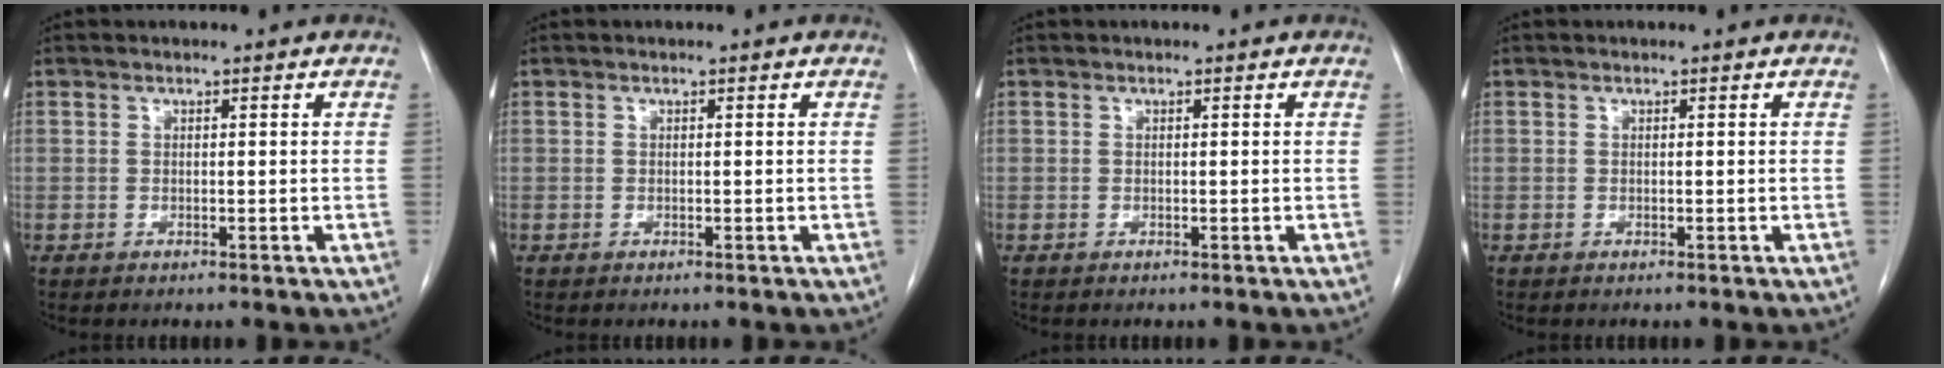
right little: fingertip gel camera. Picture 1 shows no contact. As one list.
[{"total": 0.0}, {"total": 0.0}, {"total": 0.0}]